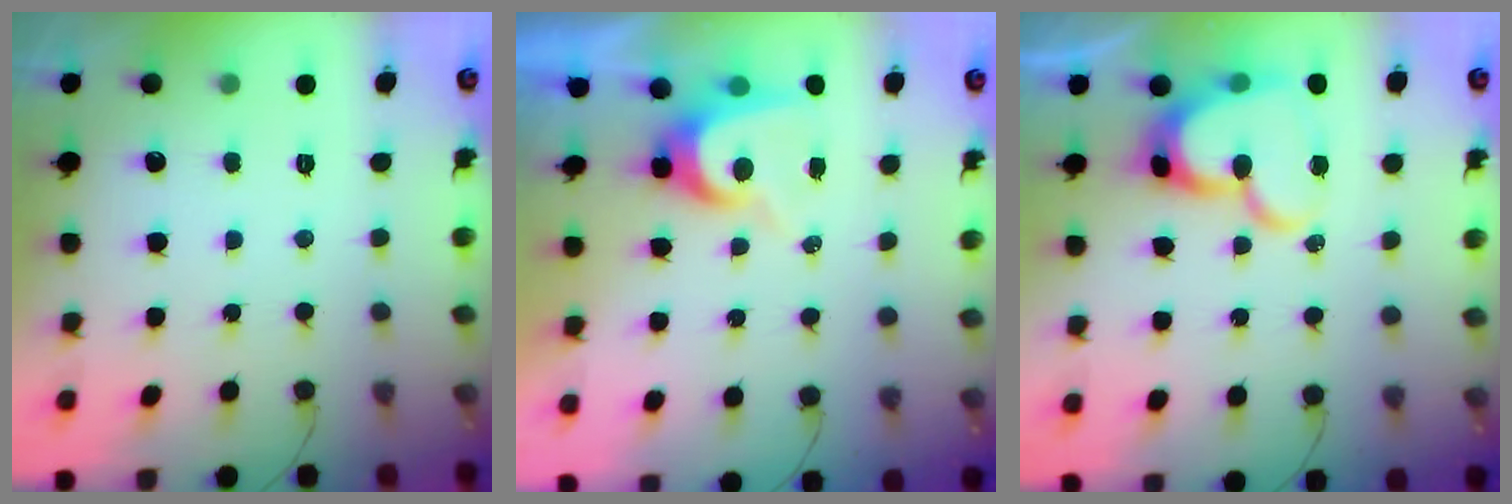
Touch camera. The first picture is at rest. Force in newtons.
{"total": 6.4, "press": 6.4, "slide": 0.3}
{"total": 15.7, "press": 15.6, "slide": 1.1}